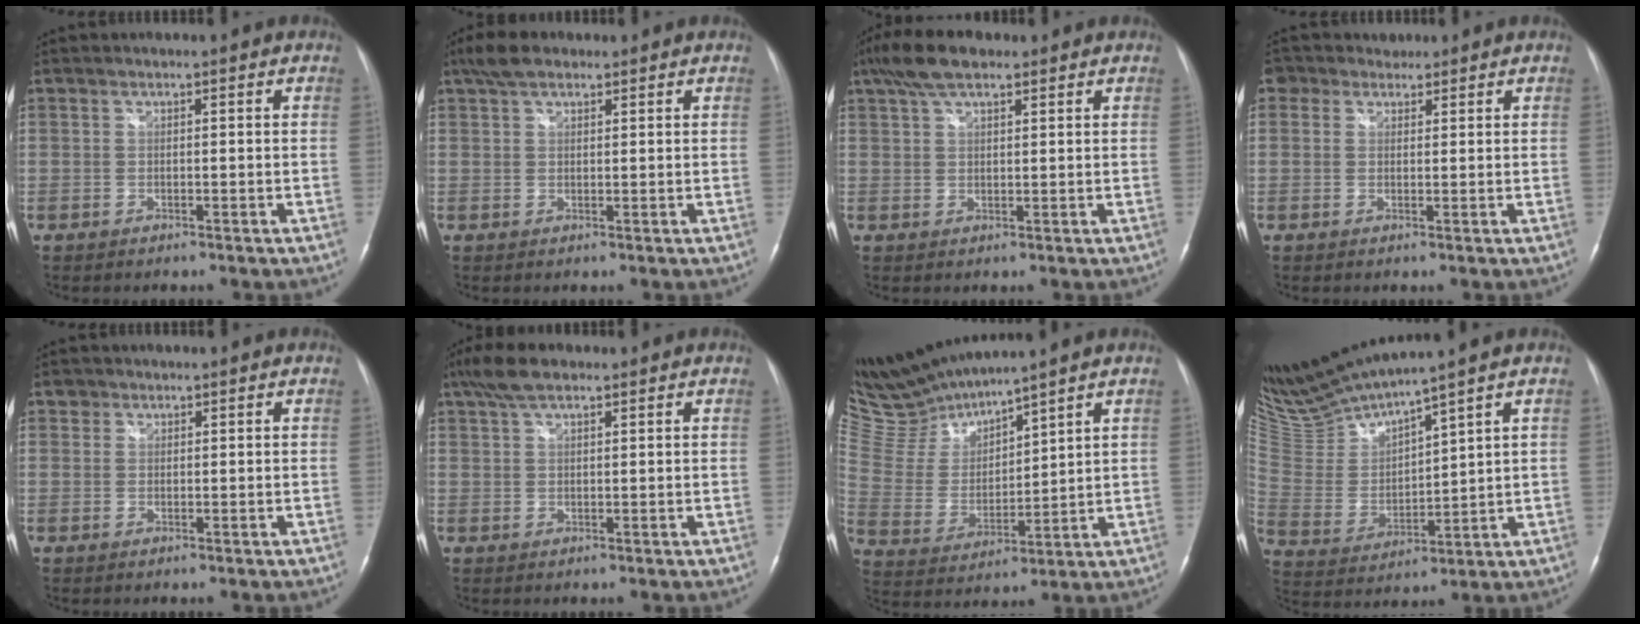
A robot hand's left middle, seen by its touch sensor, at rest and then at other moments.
{"total": 4.3, "force": [3.1, 2.0, 2.2], "torque": [-0.052, 0.019, 0.061]}
{"total": 6.8, "force": [4.8, 2.4, 4.3], "torque": [-0.091, 0.024, 0.087]}
{"total": 3.6, "force": [2.2, 2.7, 0.5], "torque": [-0.015, 0.028, 0.036]}
{"total": 1.3, "force": [0.7, 1.0, 0.0], "torque": [0.011, 0.001, 0.006]}
{"total": 5.2, "force": [3.7, 1.8, 3.2], "torque": [-0.074, 0.022, 0.071]}
{"total": 10.4, "force": [10.3, -0.2, 1.6], "torque": [-0.061, -0.002, 0.226]}
{"total": 13.3, "force": [12.4, -0.9, 4.7], "torque": [-0.113, -0.011, 0.259]}